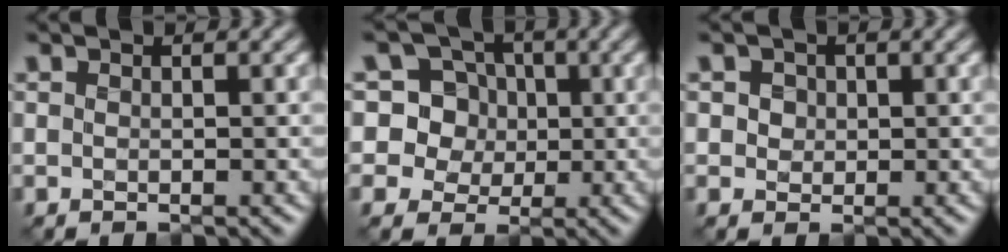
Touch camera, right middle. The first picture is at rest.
{"total": 8.8, "force": [2.6, 7.9, 3.0], "torque": [-0.078, 0.027, 0.034]}
{"total": 2.6, "force": [0.9, 2.0, 1.3], "torque": [-0.034, 0.006, 0.015]}